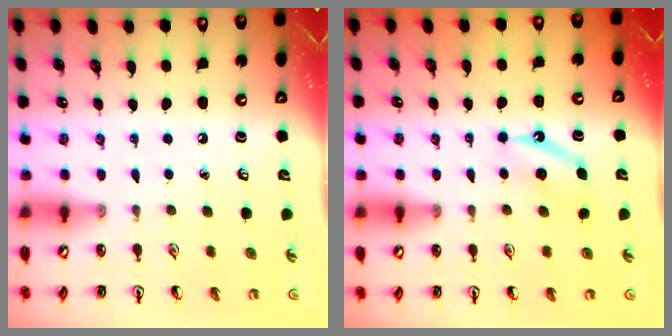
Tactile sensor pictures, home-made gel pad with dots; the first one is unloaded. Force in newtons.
{"total": 4.8, "press": 4.7, "slide": 0.9}